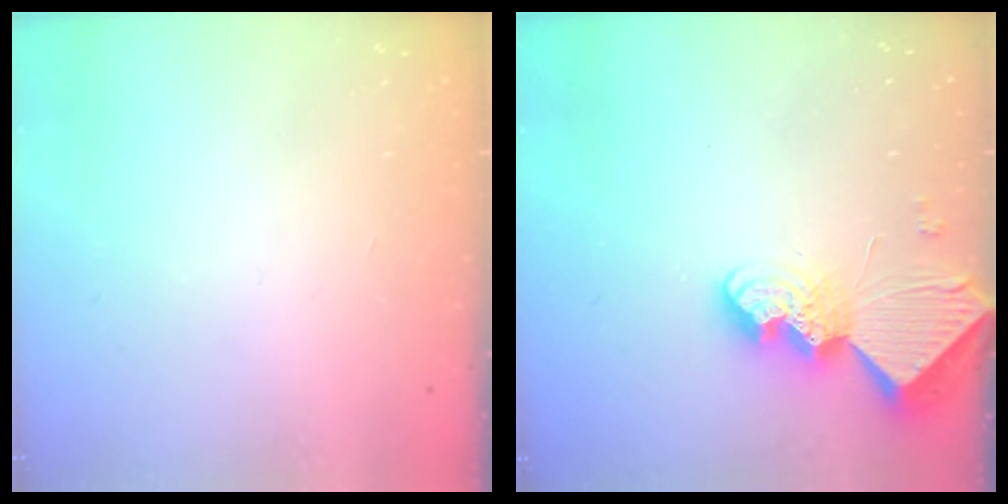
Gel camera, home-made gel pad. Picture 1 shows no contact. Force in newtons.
{"total": 9.1, "press": 9.1, "slide": 0.6}